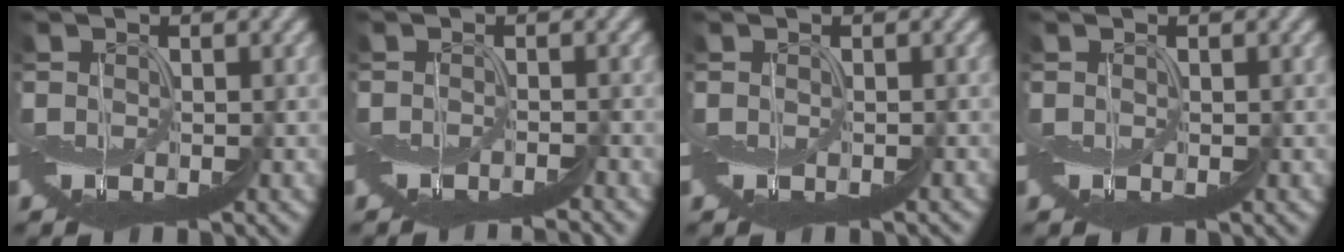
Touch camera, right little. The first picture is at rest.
{"total": 2.7, "force": [-2.5, -0.9, -0.1], "torque": [0.003, 0.015, -0.042]}
{"total": 0.8, "force": [-0.7, 0.3, 0.2], "torque": [0.003, -0.001, -0.008]}
{"total": 0.0}